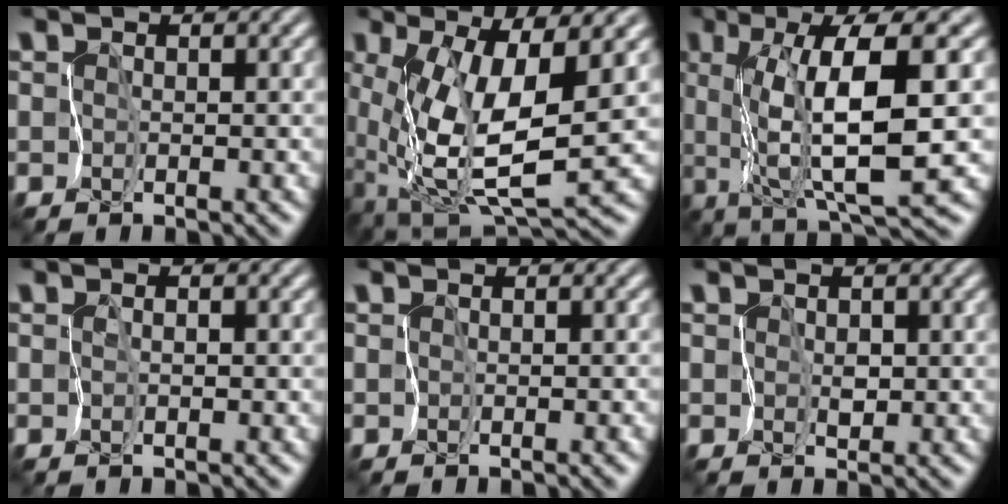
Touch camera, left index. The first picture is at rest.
{"total": 8.8, "force": [0.1, 3.1, 8.2], "torque": [-0.177, -0.032, 0.016]}
{"total": 8.9, "force": [1.3, 1.4, 8.7], "torque": [-0.138, -0.005, 0.026]}
{"total": 0.8, "force": [-0.4, 0.4, 0.6], "torque": [-0.010, -0.003, -0.003]}
{"total": 0.7, "force": [-0.5, 0.3, 0.4], "torque": [0.000, -0.005, -0.002]}
{"total": 1.1, "force": [0.2, 0.8, 0.7], "torque": [-0.012, -0.002, 0.005]}